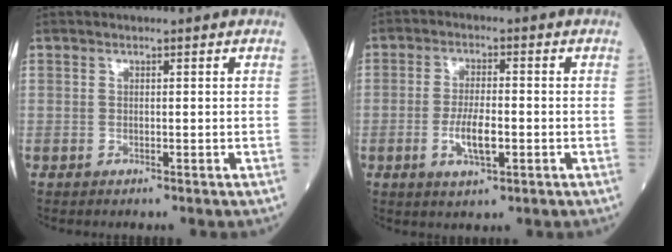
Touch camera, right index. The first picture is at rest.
{"total": 5.6, "force": [-1.5, 1.6, 5.2], "torque": [-0.102, -0.004, -0.026]}